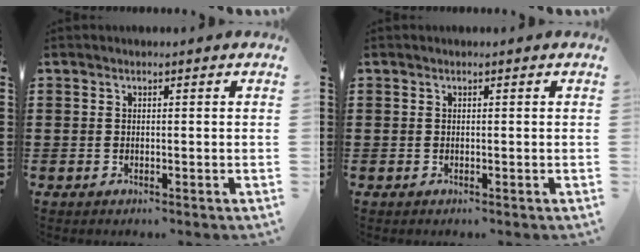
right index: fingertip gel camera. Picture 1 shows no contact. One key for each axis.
{"total": 0.0}